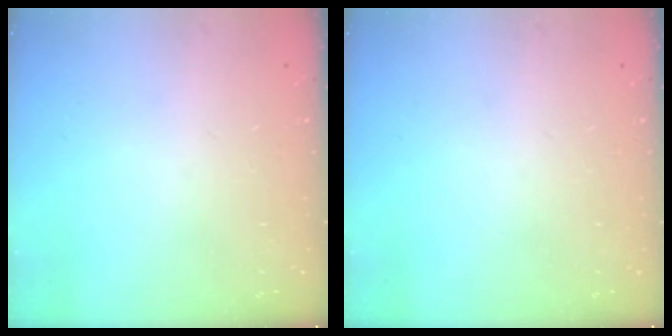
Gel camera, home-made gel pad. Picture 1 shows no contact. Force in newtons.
{"total": 0.0}